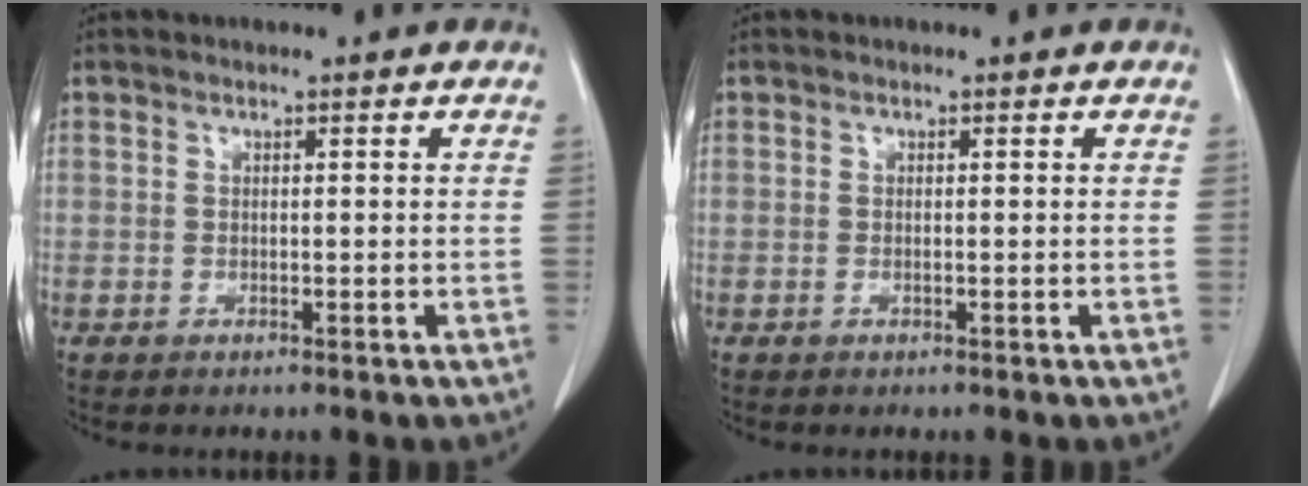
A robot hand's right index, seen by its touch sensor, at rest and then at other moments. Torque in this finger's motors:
{"motor_torque": [0.13, -0.05, -0.02, 0.01]}